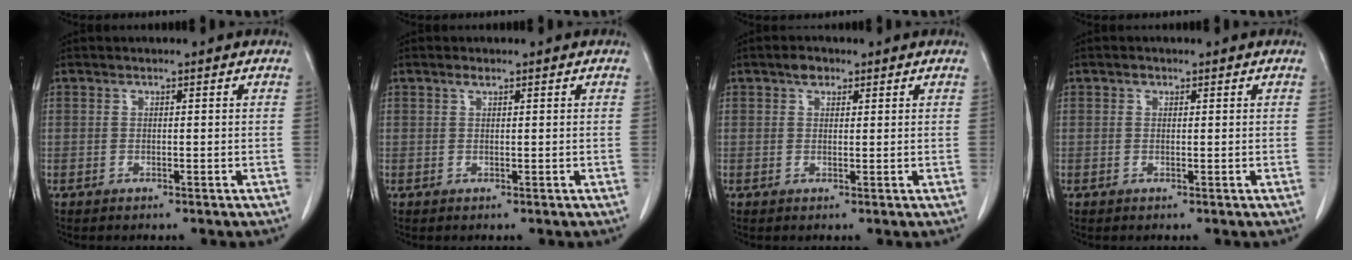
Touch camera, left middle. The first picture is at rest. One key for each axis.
{"total": 0.7, "fx": 0.5, "fy": 0.2, "fz": 0.5, "tx": -0.011, "ty": 0.000, "tz": 0.010}
{"total": 1.8, "fx": 1.1, "fy": 1.1, "fz": 0.8, "tx": -0.014, "ty": 0.006, "tz": 0.017}
{"total": 0.6, "fx": 0.3, "fy": 0.5, "fz": 0.2, "tx": 0.000, "ty": 0.000, "tz": 0.003}